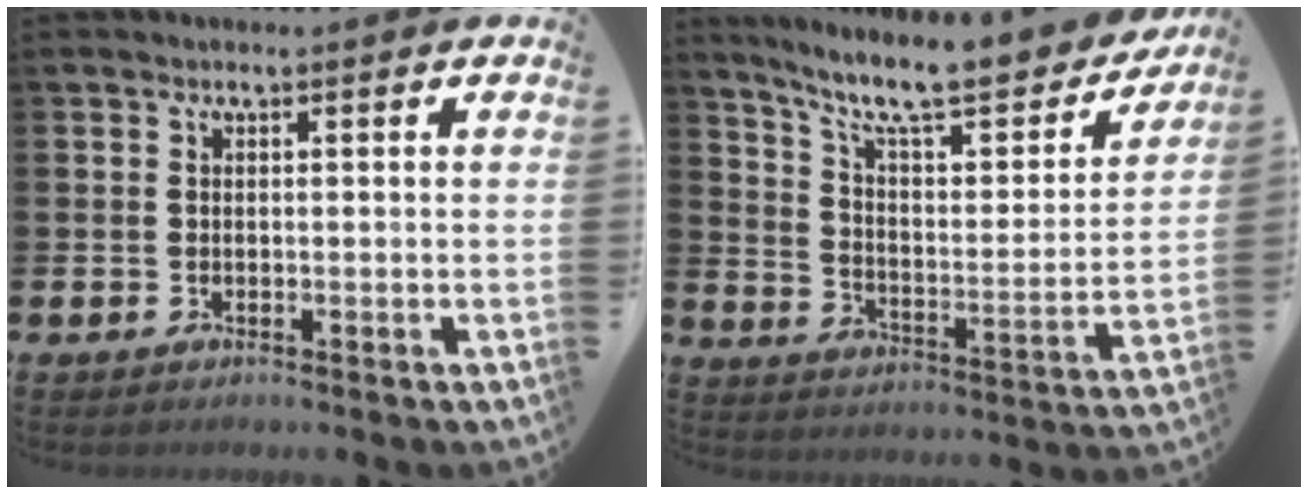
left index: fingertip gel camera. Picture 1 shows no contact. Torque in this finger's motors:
{"motor_torque": [0.43, -0.59, 1.04, 0.21]}